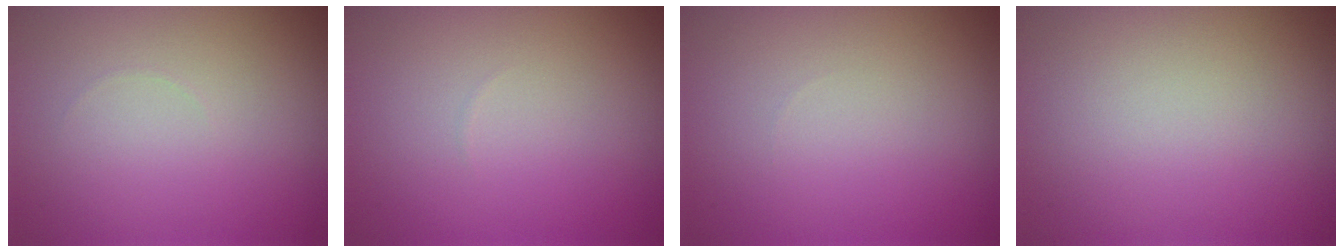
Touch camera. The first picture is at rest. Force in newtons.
{"total": 0.0}
{"total": 0.0}
{"total": 0.0}